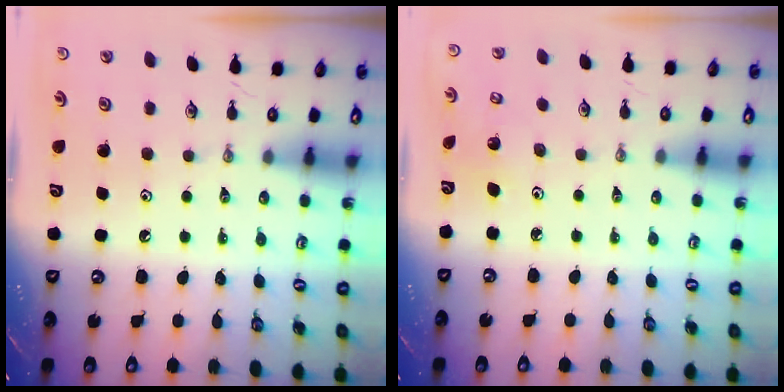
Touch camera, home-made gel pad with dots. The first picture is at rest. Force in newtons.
{"total": 3.2, "press": 3.2, "slide": 0.2}